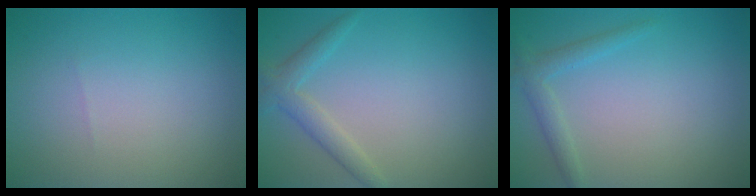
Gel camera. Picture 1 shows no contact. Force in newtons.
{"total": 2.2, "press": 2.2, "slide": 0.1}
{"total": 1.8, "press": 1.7, "slide": 0.1}